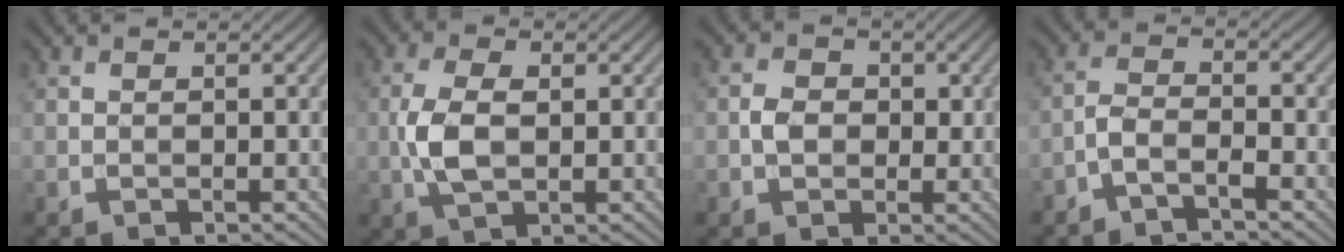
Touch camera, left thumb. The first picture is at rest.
{"total": 5.5, "force": [-0.2, 3.0, 4.6], "torque": [-0.115, 0.001, -0.003]}
{"total": 2.9, "force": [-0.1, 2.4, 1.6], "torque": [-0.033, 0.000, -0.009]}
{"total": 3.1, "force": [-2.3, 0.7, 1.9], "torque": [-0.042, 0.005, -0.056]}